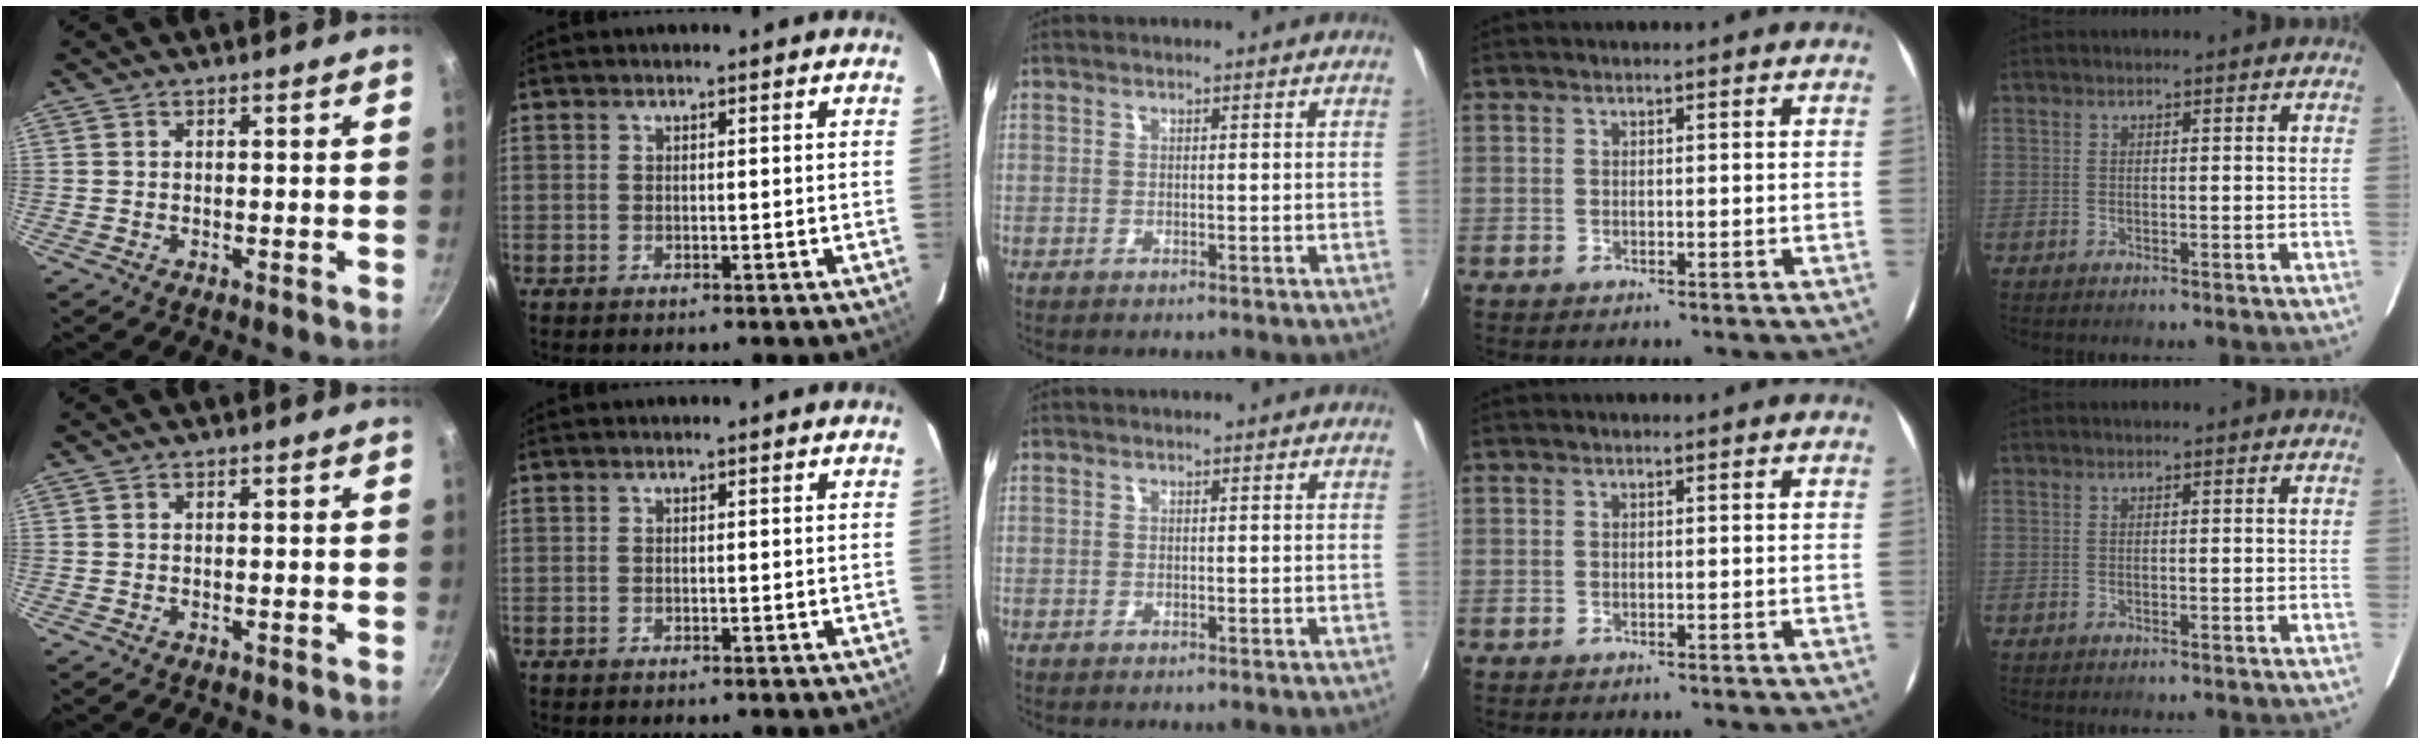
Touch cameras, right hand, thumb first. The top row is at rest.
{}